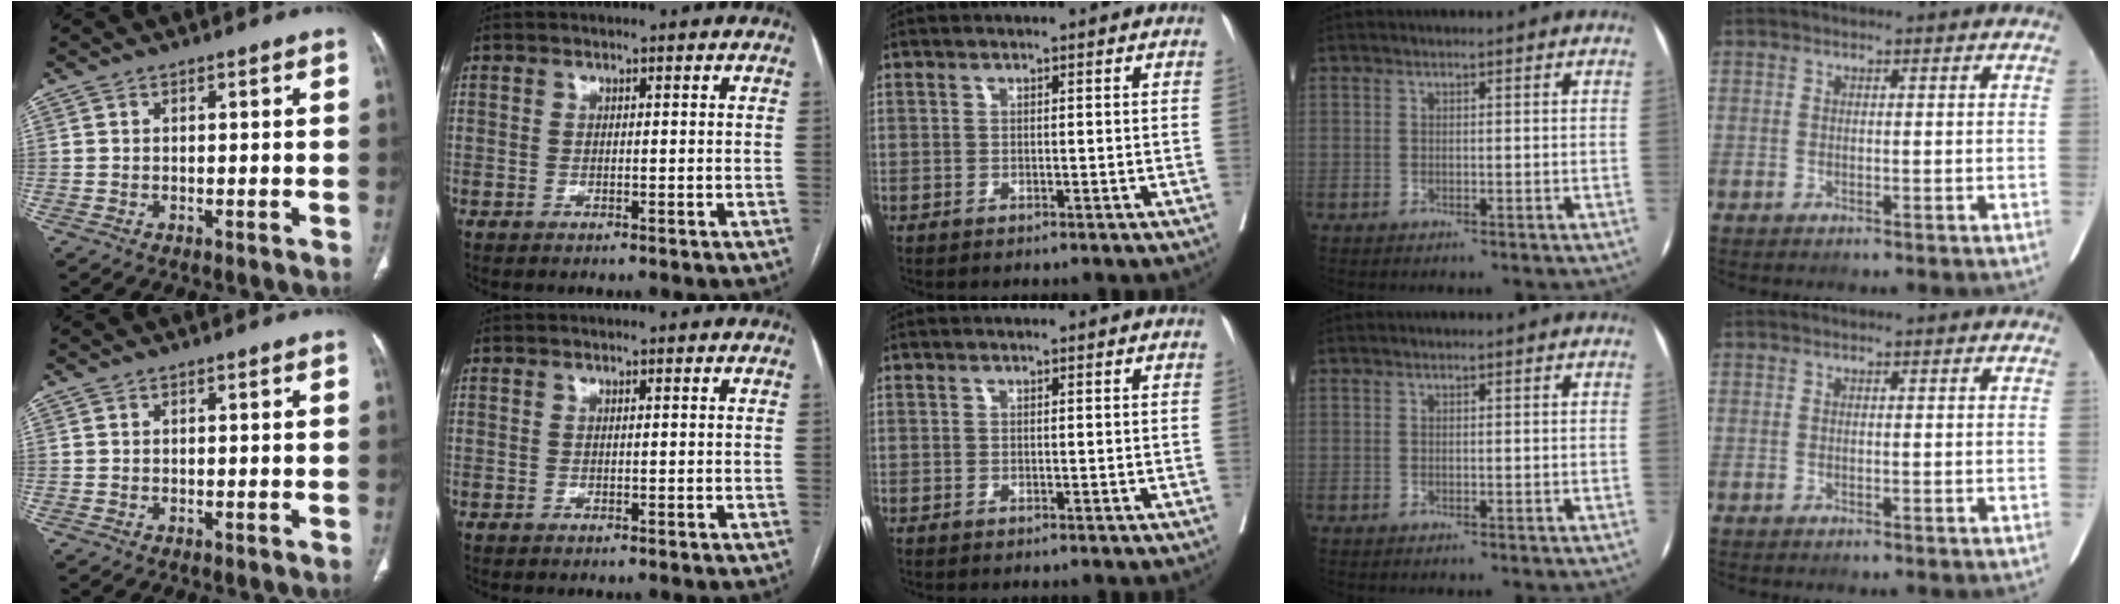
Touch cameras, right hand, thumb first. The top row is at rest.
{}